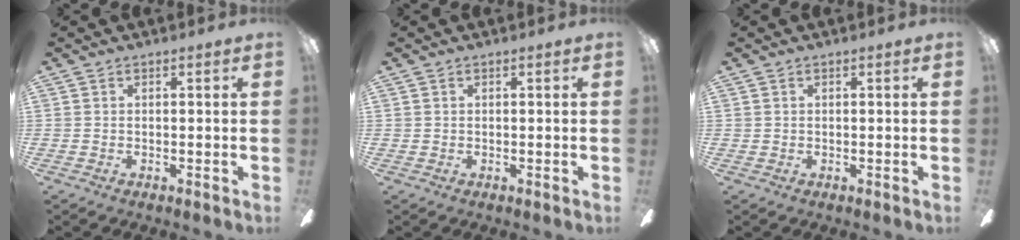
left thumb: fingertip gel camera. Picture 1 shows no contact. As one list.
[{"total": 0.6, "force": [0.2, 0.6, 0.3], "torque": [-0.005, 0.006, 0.002]}, {"total": 0.8, "force": [0.2, 0.7, 0.3], "torque": [-0.005, 0.005, 0.004]}]